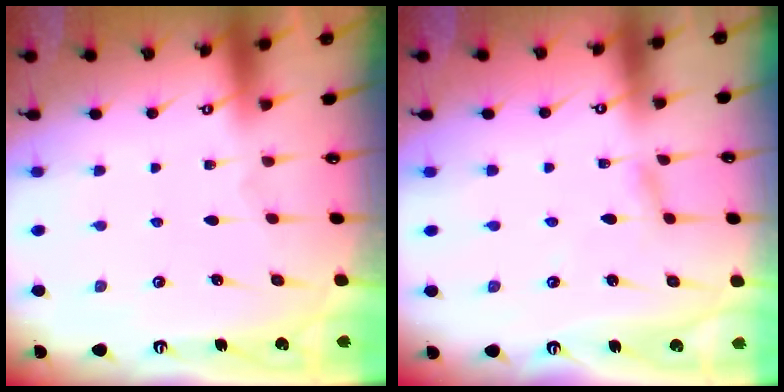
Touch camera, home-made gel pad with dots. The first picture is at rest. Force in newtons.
{"total": 2.3, "press": 2.3, "slide": 0.2}